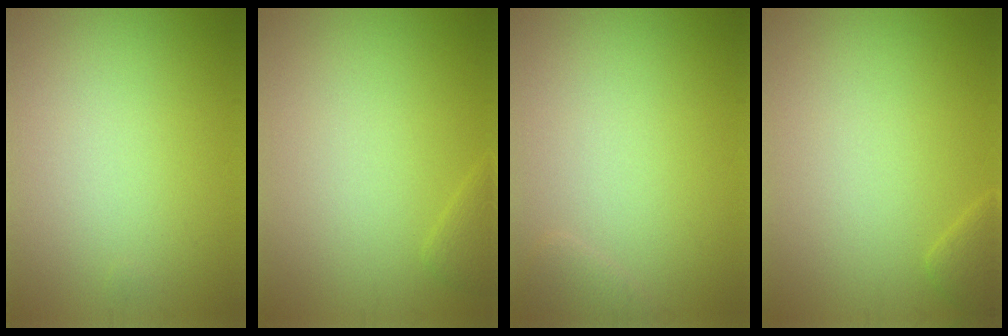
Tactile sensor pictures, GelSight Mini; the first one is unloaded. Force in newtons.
{"total": 0.9, "press": 0.9, "slide": 0.1}
{"total": 0.9, "press": 0.9, "slide": 0.1}
{"total": 1.3, "press": 1.3, "slide": 0.1}